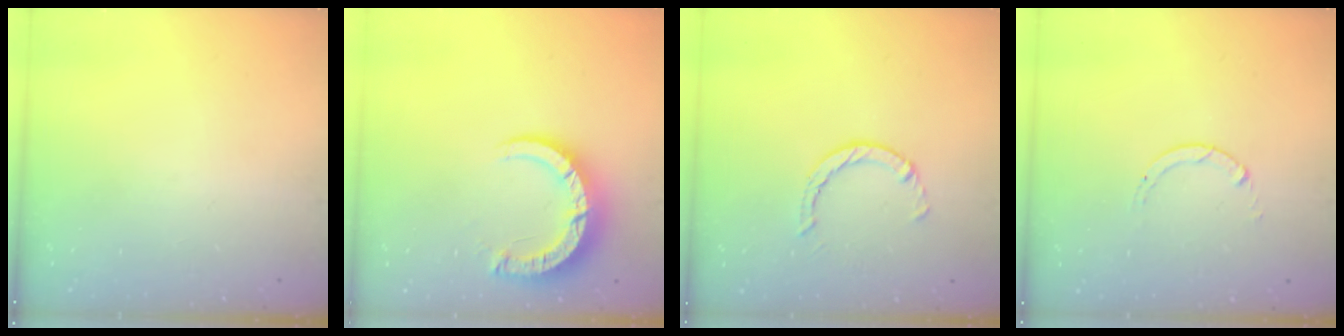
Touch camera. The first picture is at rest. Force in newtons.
{"total": 8.9, "press": 8.9, "slide": 0.9}
{"total": 2.5, "press": 2.4, "slide": 0.4}
{"total": 0.8, "press": 0.7, "slide": 0.1}